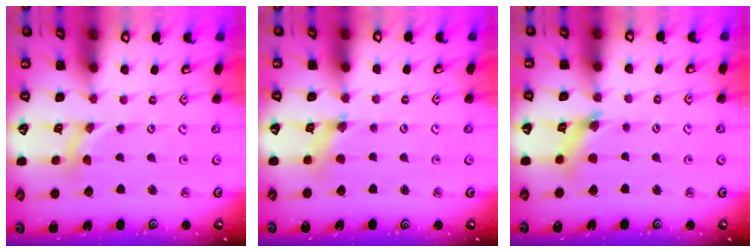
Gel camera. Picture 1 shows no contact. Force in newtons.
{"total": 1.8, "press": 1.8, "slide": 0.3}
{"total": 6.2, "press": 6.2, "slide": 0.7}